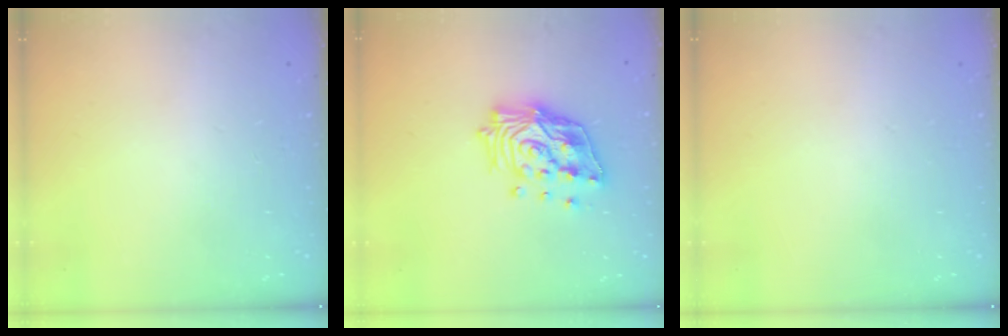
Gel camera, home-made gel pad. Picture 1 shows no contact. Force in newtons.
{"total": 16.6, "press": 16.4, "slide": 2.7}
{"total": 0.0}